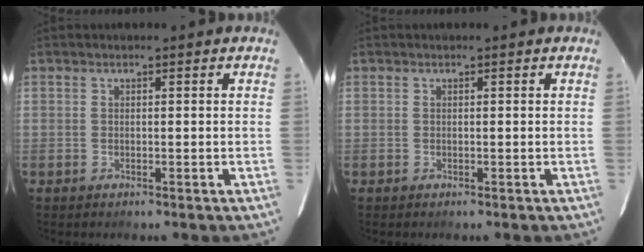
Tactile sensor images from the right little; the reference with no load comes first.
{"total": 0.0}